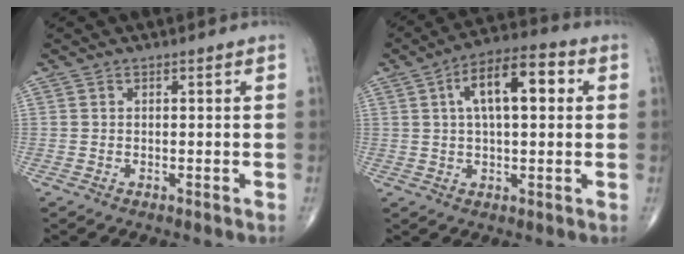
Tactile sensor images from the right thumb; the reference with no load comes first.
{"total": 12.4, "force": [3.0, 5.3, 10.8], "torque": [-0.165, 0.023, 0.041]}